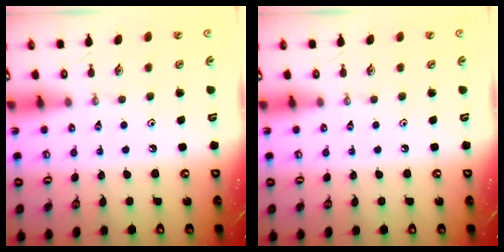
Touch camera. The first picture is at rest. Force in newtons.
{"total": 0.0}